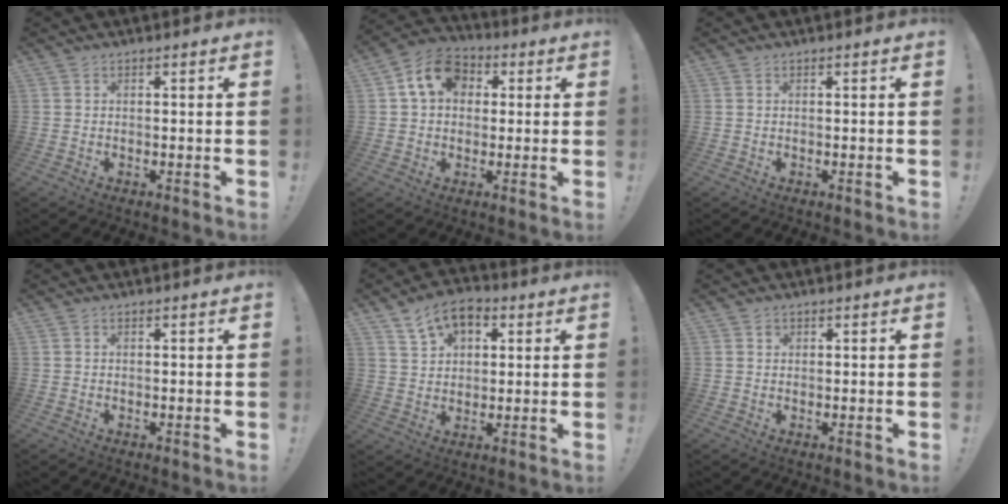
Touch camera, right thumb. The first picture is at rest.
{"total": 11.9, "force": [3.7, 9.1, 6.6], "torque": [-0.110, 0.008, 0.075]}
{"total": 0.0}
{"total": 0.0}
{"total": 9.3, "force": [4.6, 6.3, 5.1], "torque": [-0.078, -0.014, 0.088]}
{"total": 0.9, "force": [0.5, 0.8, 0.0], "torque": [0.004, -0.001, 0.009]}